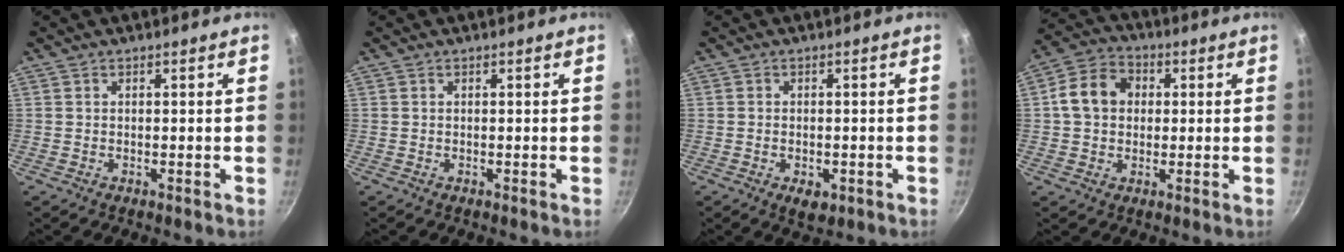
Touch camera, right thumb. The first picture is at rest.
{"total": 0.0}
{"total": 3.3, "force": [-1.4, 1.9, 2.3], "torque": [-0.033, 0.004, -0.013]}
{"total": 9.6, "force": [1.0, 7.8, 5.6], "torque": [-0.087, 0.021, 0.008]}